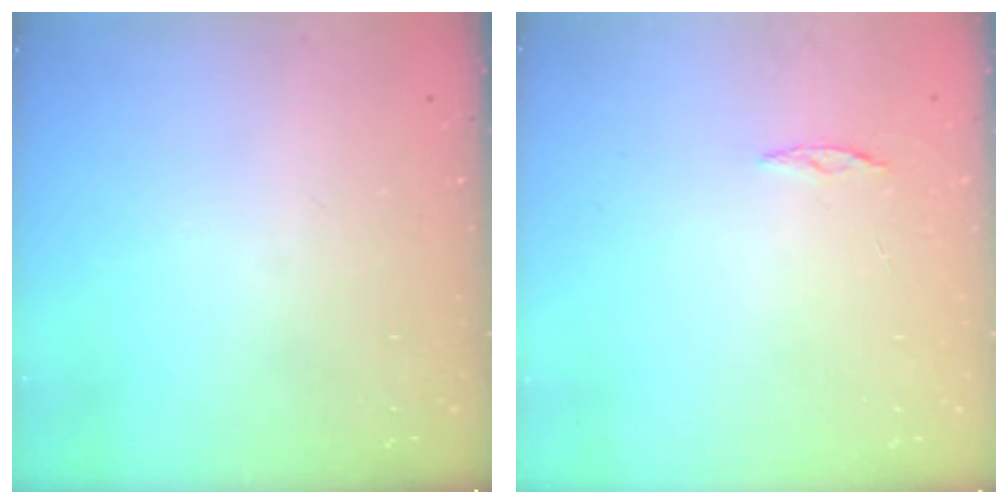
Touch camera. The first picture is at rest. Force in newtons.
{"total": 3.1, "press": 3.1, "slide": 0.3}